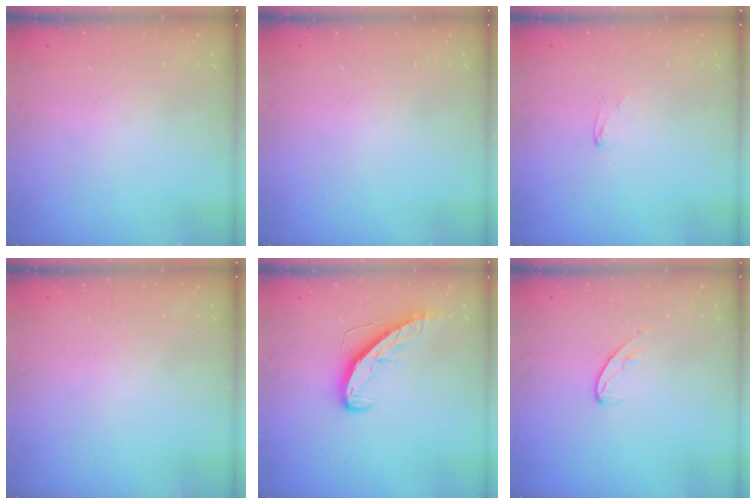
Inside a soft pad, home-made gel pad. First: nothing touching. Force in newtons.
{"total": 0.0}
{"total": 1.7, "press": 1.6, "slide": 0.1}
{"total": 0.0}
{"total": 9.1, "press": 9.1, "slide": 0.2}
{"total": 6.6, "press": 6.6, "slide": 0.7}